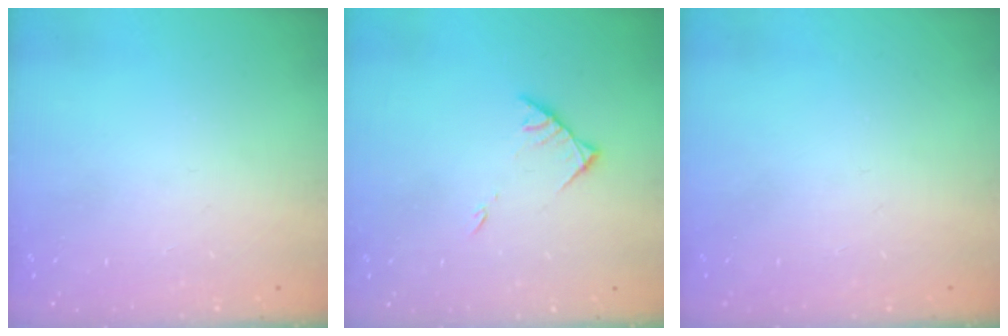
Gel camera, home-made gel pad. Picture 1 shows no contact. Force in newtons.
{"total": 4.2, "press": 4.1, "slide": 0.6}
{"total": 0.0}